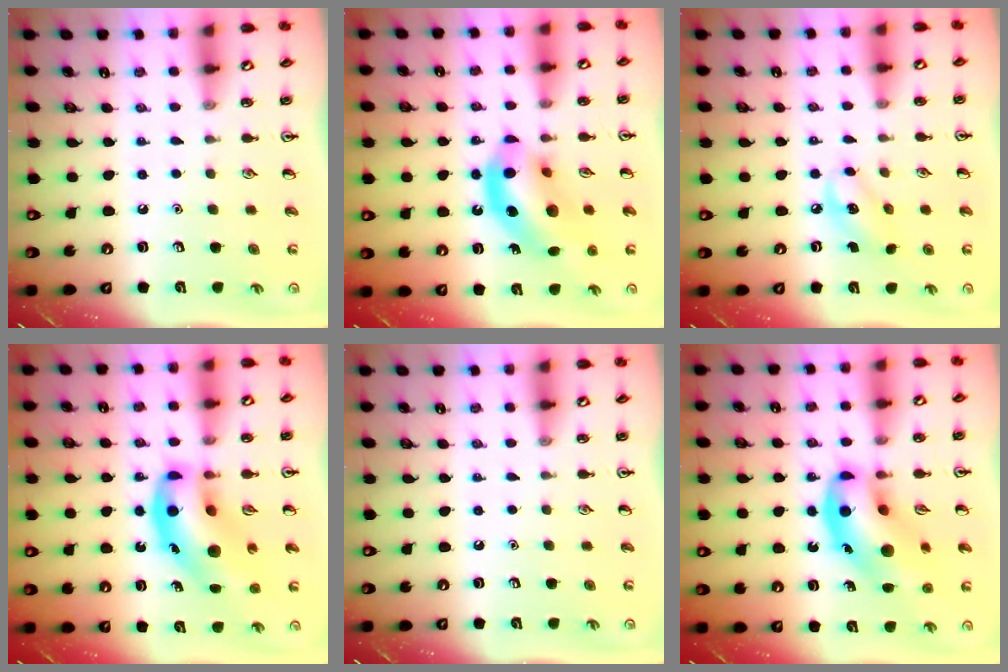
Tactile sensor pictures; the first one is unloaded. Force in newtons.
{"total": 13.6, "press": 13.2, "slide": 3.4}
{"total": 6.0, "press": 5.9, "slide": 0.9}
{"total": 16.2, "press": 15.6, "slide": 4.3}
{"total": 0.0}
{"total": 15.6, "press": 15.2, "slide": 3.5}